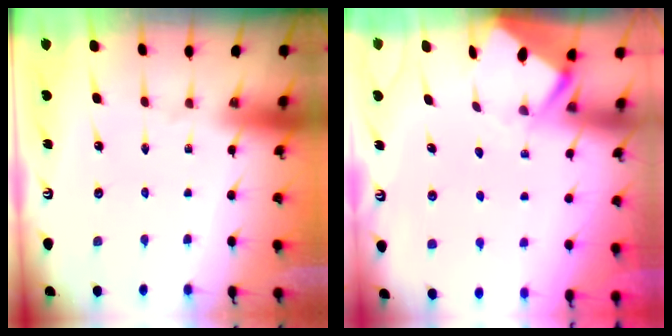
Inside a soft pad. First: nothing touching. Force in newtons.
{"total": 3.7, "press": 3.7, "slide": 0.3}